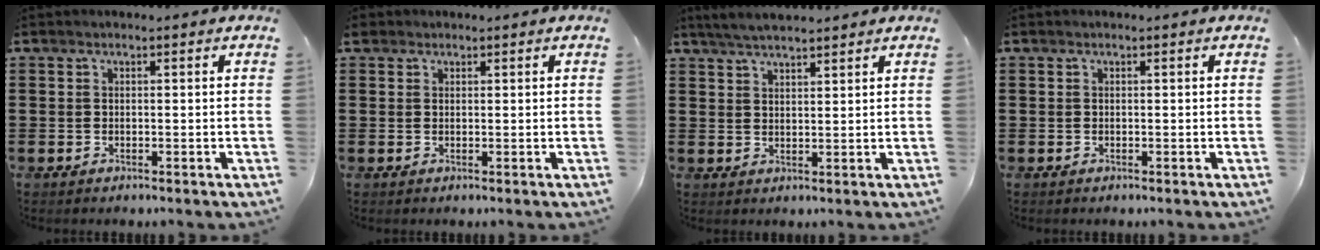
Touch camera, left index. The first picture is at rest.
{"total": 1.1, "force": [0.8, 0.7, 0.2], "torque": [-0.008, 0.004, 0.015]}
{"total": 3.3, "force": [3.0, 0.3, 1.2], "torque": [-0.031, -0.002, 0.058]}
{"total": 0.0}